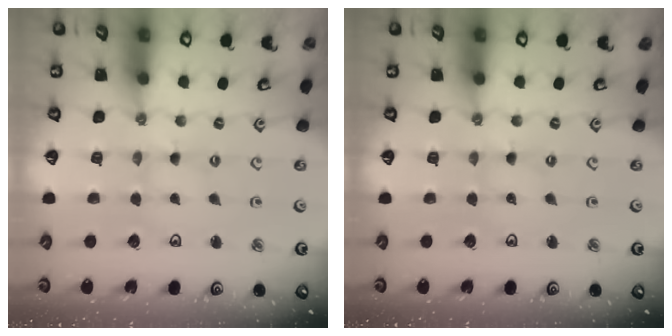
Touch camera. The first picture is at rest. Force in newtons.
{"total": 0.0}